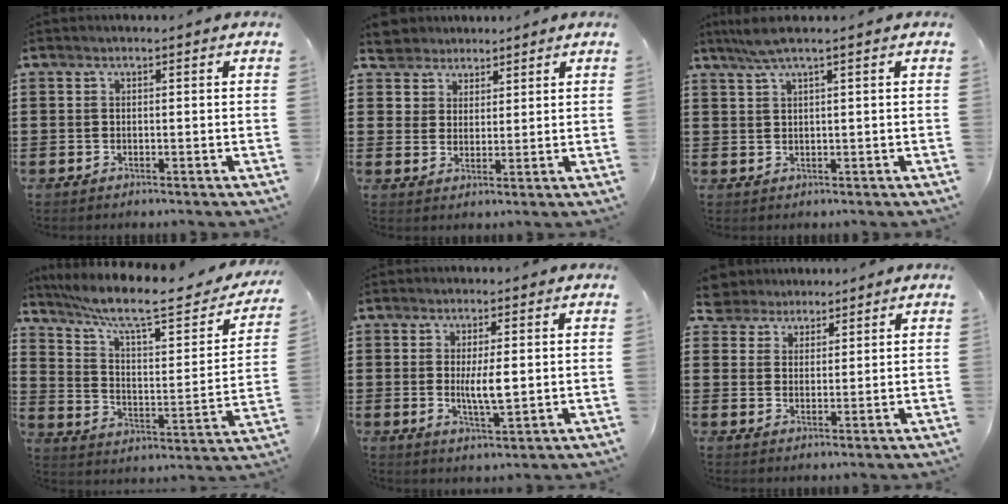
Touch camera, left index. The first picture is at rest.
{"total": 4.4, "force": [3.4, 2.8, -0.3], "torque": [-0.018, 0.000, 0.065]}
{"total": 2.8, "force": [1.6, -0.2, 2.2], "torque": [-0.045, 0.000, 0.030]}
{"total": 10.0, "force": [7.6, 1.3, 6.5], "torque": [-0.136, -0.050, 0.121]}
{"total": 5.2, "force": [0.4, 1.2, 5.0], "torque": [-0.091, -0.007, 0.002]}
{"total": 3.9, "force": [3.4, 1.9, -0.2], "torque": [-0.015, -0.003, 0.064]}